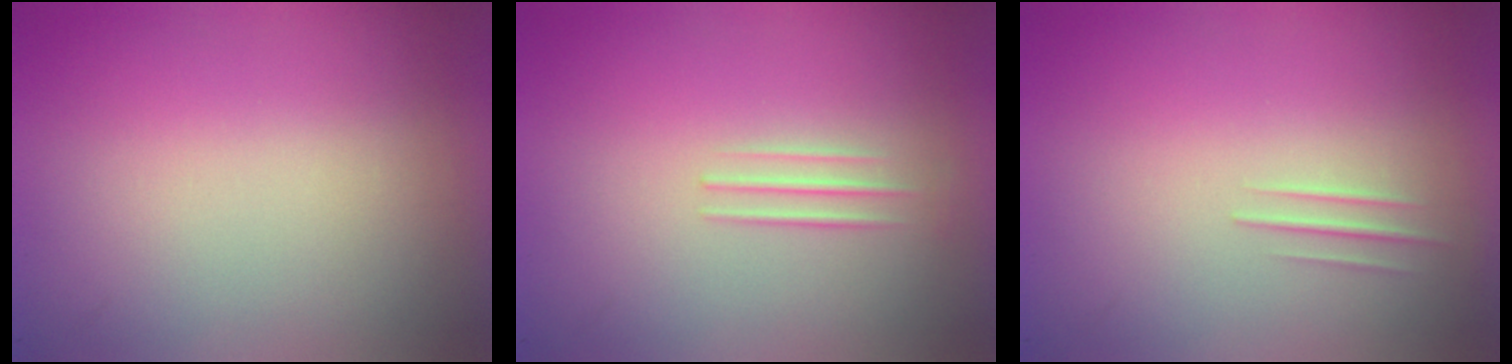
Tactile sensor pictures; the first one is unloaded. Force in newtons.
{"total": 1.4}
{"total": 1.2}